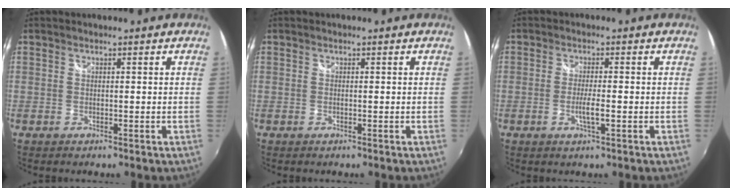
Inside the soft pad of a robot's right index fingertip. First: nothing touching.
{"total": 0.0}
{"total": 3.2, "force": [-1.0, 0.1, 3.1], "torque": [-0.056, -0.006, -0.019]}